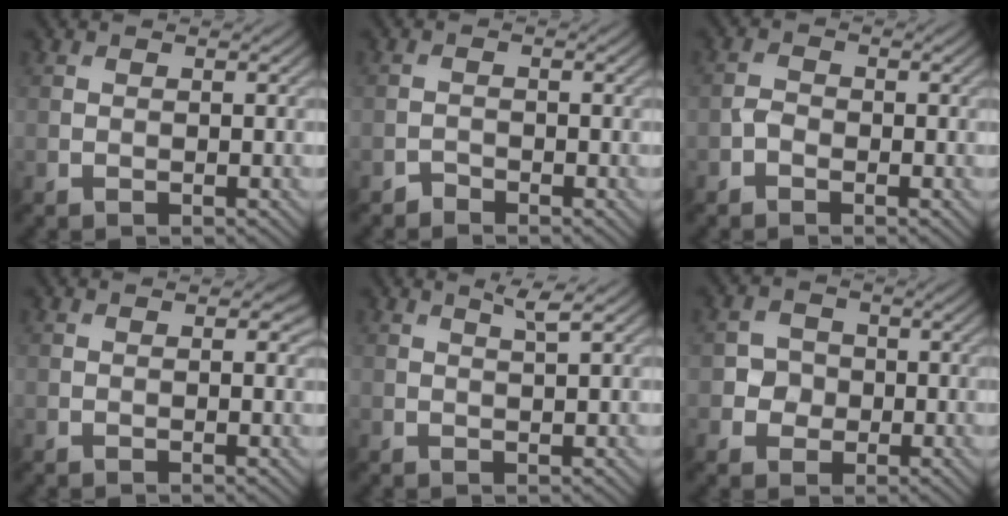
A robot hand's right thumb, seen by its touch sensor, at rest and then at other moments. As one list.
[{"total": 1.0, "force": [-1.0, 0.3, 0.1], "torque": [0.001, 0.001, -0.022]}, {"total": 1.5, "force": [-0.8, 0.9, 0.7], "torque": [-0.015, 0.004, -0.022]}, {"total": 1.0, "force": [0.4, 0.5, 0.8], "torque": [-0.009, -0.004, 0.006]}, {"total": 1.7, "force": [1.0, 0.0, 1.4], "torque": [-0.029, 0.007, 0.019]}, {"total": 3.1, "force": [-0.5, 2.9, 0.9], "torque": [-0.014, -0.004, -0.023]}]